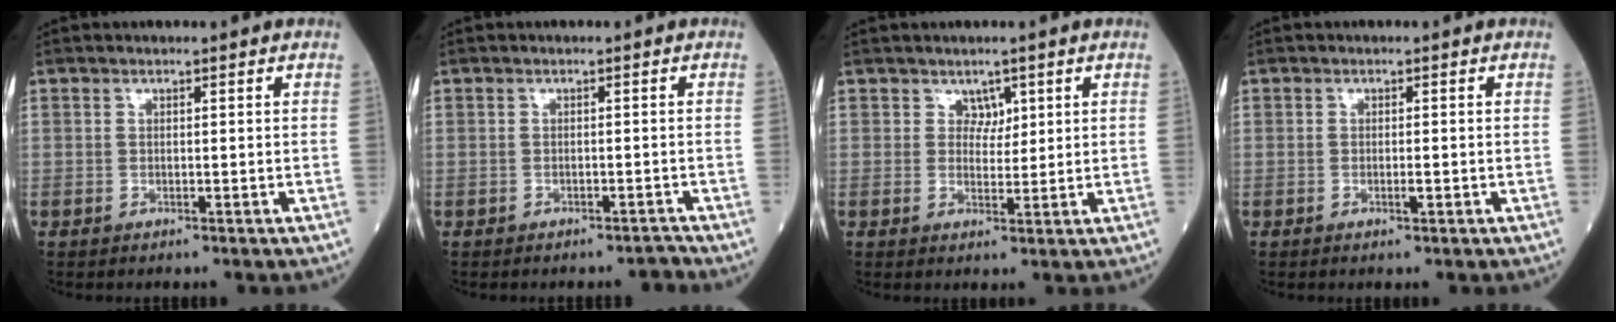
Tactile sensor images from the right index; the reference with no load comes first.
{"total": 1.0, "force": [-0.9, 0.1, 0.1], "torque": [0.005, 0.000, -0.013]}
{"total": 2.1, "force": [1.4, 1.2, 0.9], "torque": [-0.005, -0.003, 0.021]}
{"total": 1.2, "force": [-0.3, 0.3, 1.1], "torque": [-0.019, -0.001, -0.004]}